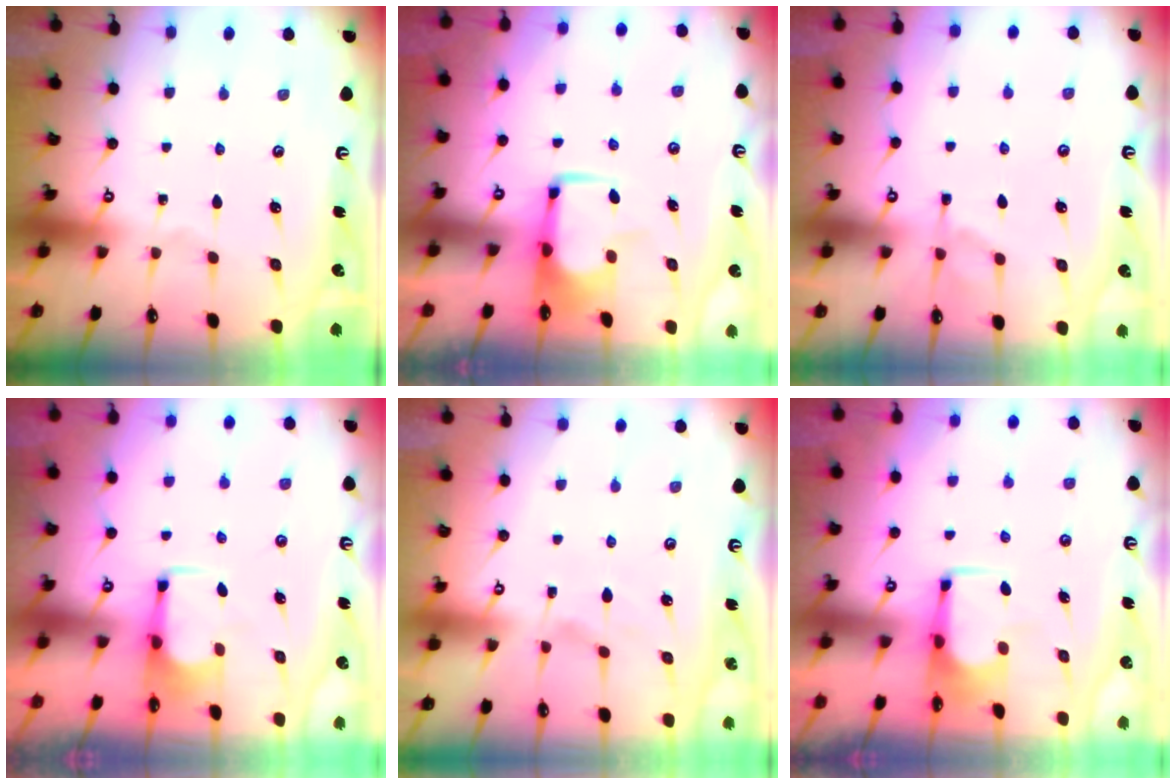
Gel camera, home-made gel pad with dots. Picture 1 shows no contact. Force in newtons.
{"total": 1.5, "press": 1.5, "slide": 0.4}
{"total": 0.9, "press": 0.1, "slide": 0.9}
{"total": 2.8, "press": 2.5, "slide": 1.1}
{"total": 2.5, "press": 2.1, "slide": 1.3}
{"total": 0.0}